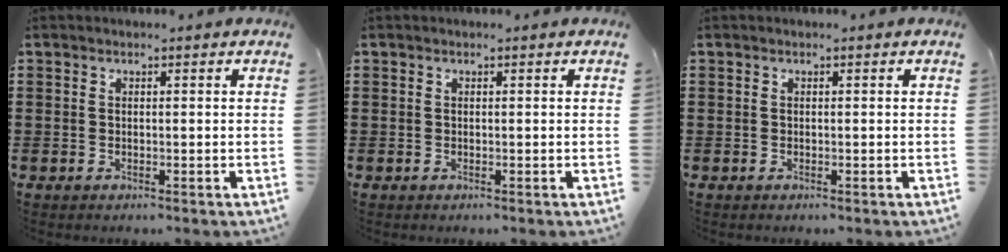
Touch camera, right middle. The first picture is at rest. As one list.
[{"total": 0.0}, {"total": 0.0}]